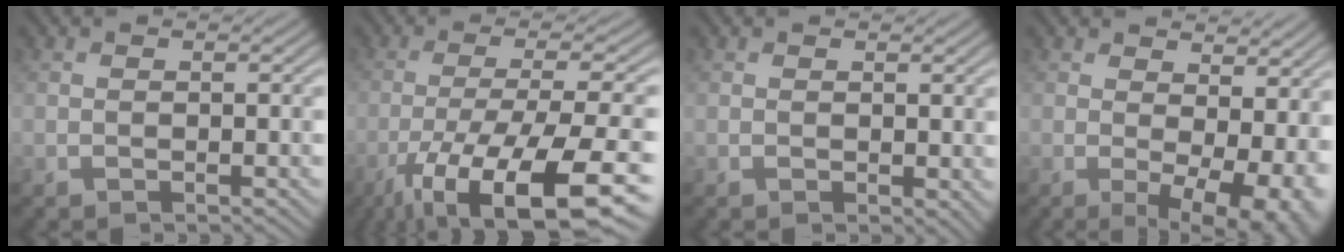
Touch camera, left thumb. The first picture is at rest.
{"total": 14.8, "force": [-8.2, 3.9, 11.7], "torque": [-0.208, -0.016, -0.129]}
{"total": 1.1, "force": [0.2, 0.7, 0.9], "torque": [-0.011, -0.003, 0.007]}
{"total": 10.4, "force": [0.8, 4.9, 9.2], "torque": [-0.112, -0.011, 0.032]}